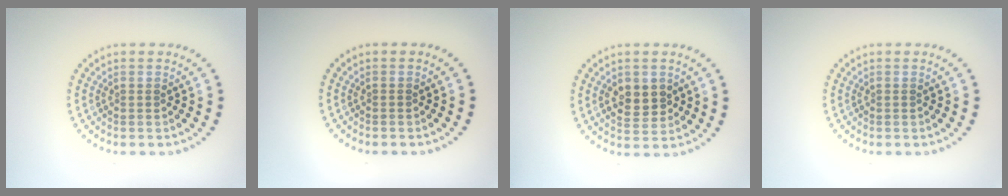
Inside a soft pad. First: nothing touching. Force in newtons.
{"total": 0.0}
{"total": 2.9, "press": 2.9, "slide": 0.4}
{"total": 0.0}